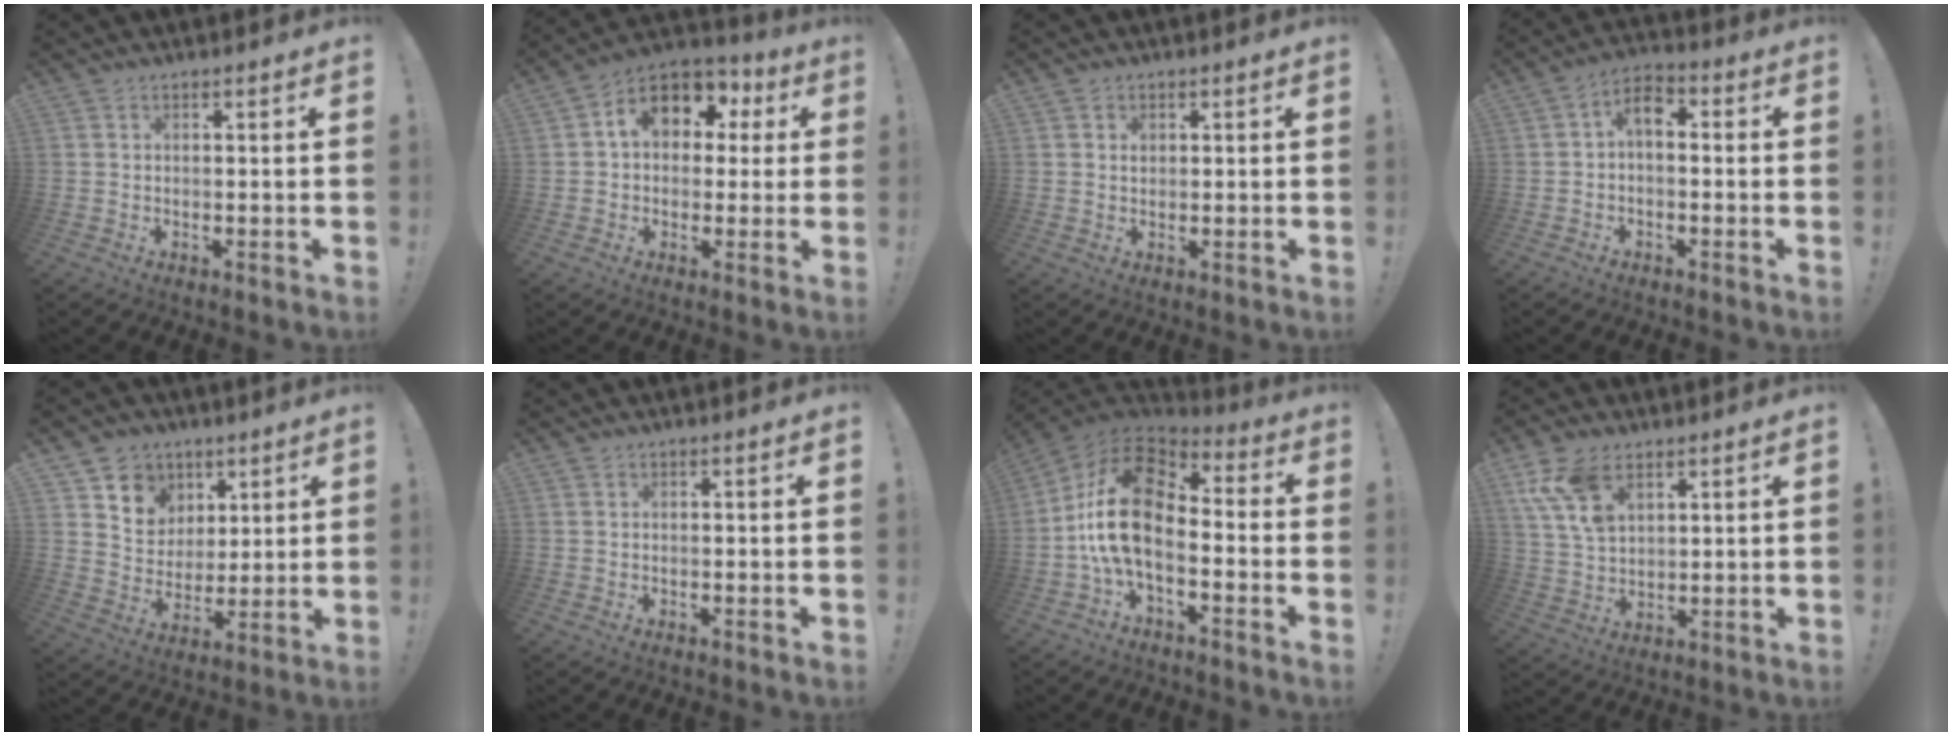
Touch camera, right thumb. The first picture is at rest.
{"total": 11.7, "force": [3.4, 8.5, 7.2], "torque": [-0.108, 0.000, 0.066]}
{"total": 1.3, "force": [0.8, 1.0, 0.2], "torque": [0.010, -0.004, 0.011]}
{"total": 5.2, "force": [-0.3, 3.0, 4.2], "torque": [-0.079, 0.004, -0.007]}
{"total": 9.0, "force": [4.9, 7.5, 1.1], "torque": [-0.019, -0.038, 0.100]}
{"total": 0.0}
{"total": 17.4, "force": [-0.8, 10.0, 14.2], "torque": [-0.274, 0.008, -0.011]}
{"total": 11.3, "force": [6.2, 6.6, 6.8], "torque": [-0.127, -0.018, 0.122]}